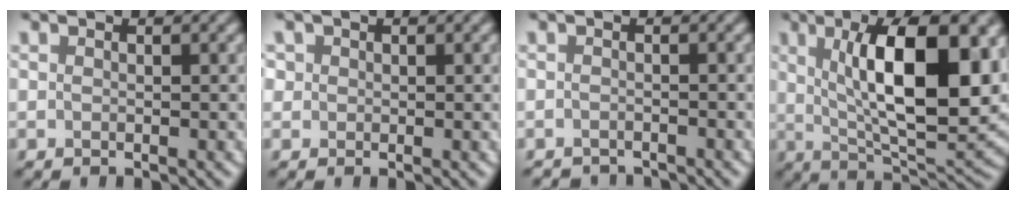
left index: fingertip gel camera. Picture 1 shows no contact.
{"total": 1.0, "force": [0.2, 0.9, 0.2], "torque": [-0.002, -0.004, 0.006]}
{"total": 1.5, "force": [-1.5, 0.1, 0.0], "torque": [0.006, -0.012, -0.029]}
{"total": 13.2, "force": [2.7, 4.7, 12.1], "torque": [-0.169, -0.001, 0.037]}